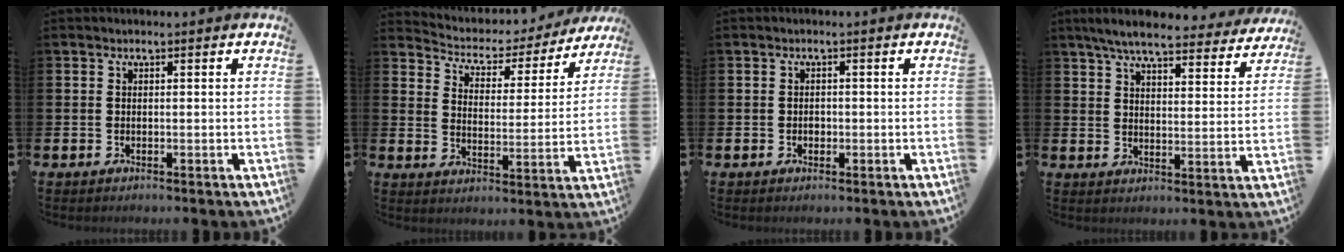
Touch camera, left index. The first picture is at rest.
{"total": 4.1, "force": [3.7, 1.7, 0.5], "torque": [-0.035, -0.033, 0.054]}
{"total": 0.9, "force": [-0.1, 0.7, 0.5], "torque": [-0.001, 0.002, -0.005]}
{"total": 7.0, "force": [6.4, 1.0, 2.7], "torque": [-0.059, -0.035, 0.108]}